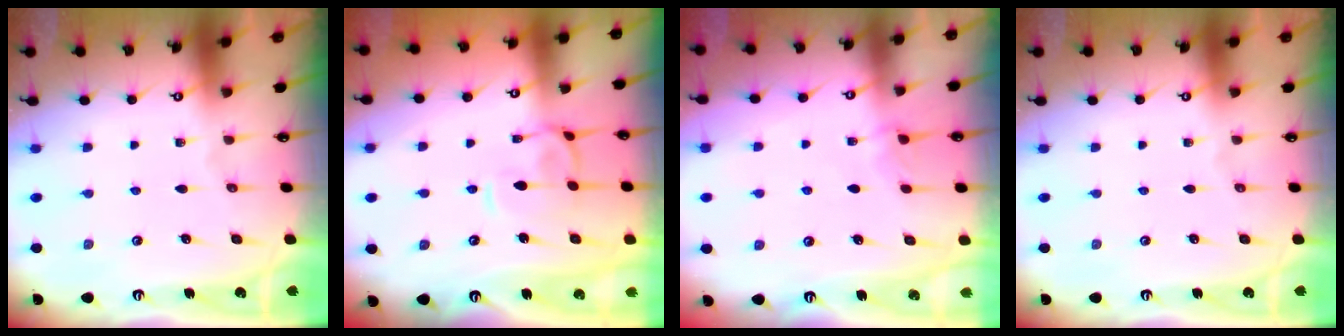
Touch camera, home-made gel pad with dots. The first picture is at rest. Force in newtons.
{"total": 1.4, "press": 1.2, "slide": 0.7}
{"total": 1.8, "press": 1.8, "slide": 0.3}
{"total": 0.0}